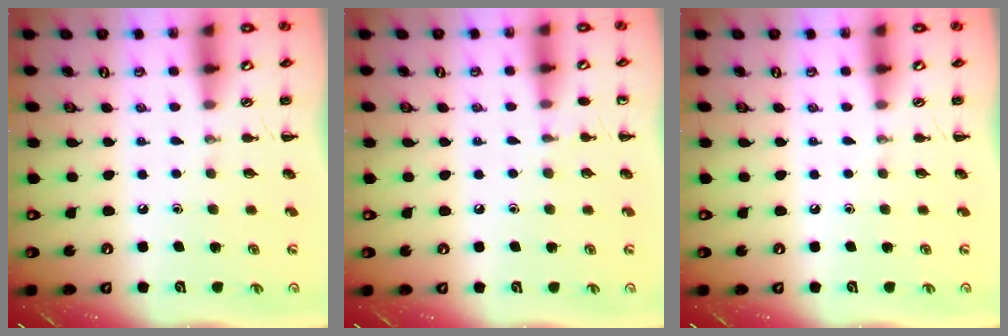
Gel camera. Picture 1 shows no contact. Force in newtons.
{"total": 4.3, "press": 4.1, "slide": 1.3}
{"total": 0.0}